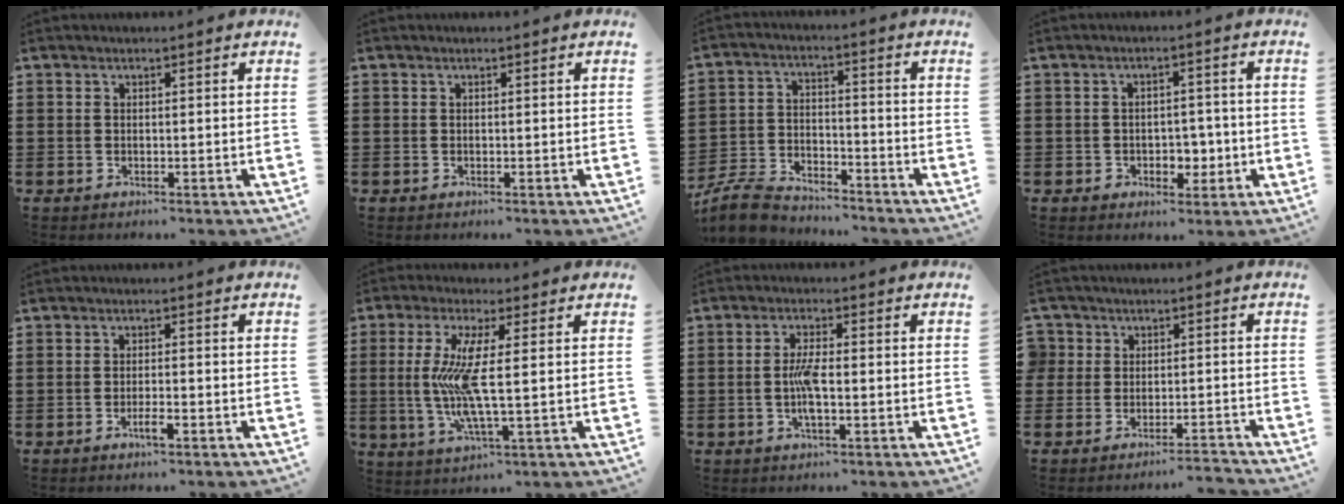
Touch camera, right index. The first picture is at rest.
{"total": 0.0}
{"total": 7.4, "force": [-7.0, 1.6, 1.6], "torque": [-0.045, 0.013, -0.139]}
{"total": 3.6, "force": [-1.0, 2.9, 1.9], "torque": [-0.035, 0.004, -0.024]}
{"total": 2.4, "force": [-1.4, 0.3, 1.9], "torque": [-0.032, -0.002, -0.025]}
{"total": 9.3, "force": [0.5, 0.9, 9.2], "torque": [-0.198, -0.021, 0.001]}
{"total": 4.4, "force": [-0.9, 0.8, 4.2], "torque": [-0.097, -0.009, -0.025]}
{"total": 2.7, "force": [-2.2, 1.5, 0.0], "torque": [-0.009, 0.007, -0.052]}